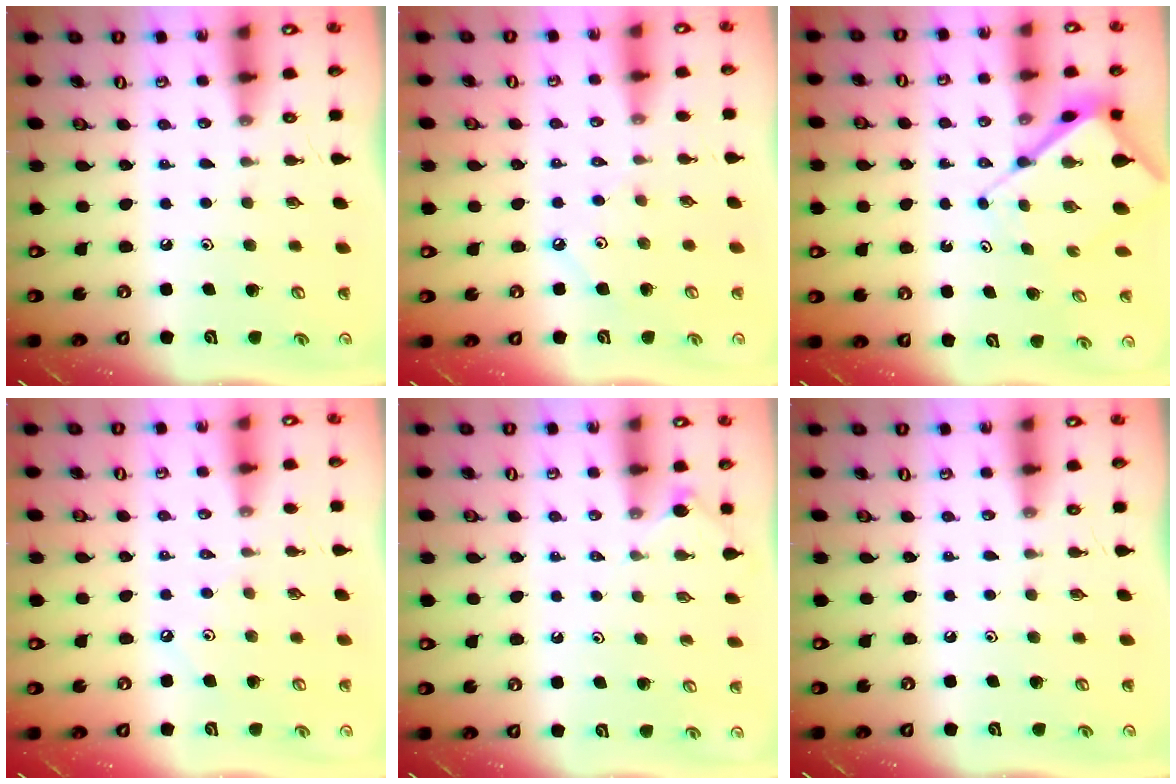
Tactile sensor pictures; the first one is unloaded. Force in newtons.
{"total": 2.8, "press": 2.8, "slide": 0.1}
{"total": 8.0, "press": 7.9, "slide": 0.9}
{"total": 1.6, "press": 1.5, "slide": 0.4}
{"total": 2.2, "press": 2.2, "slide": 0.4}
{"total": 0.0}